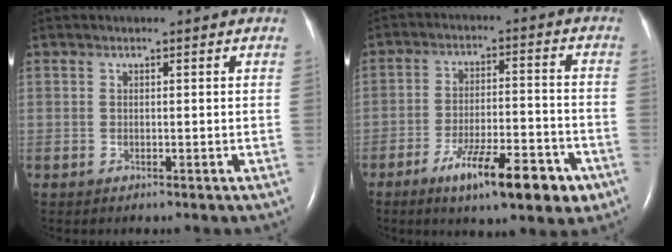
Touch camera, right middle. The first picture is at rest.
{"total": 12.7, "force": [-7.3, 2.8, 10.0], "torque": [-0.158, -0.004, -0.109]}